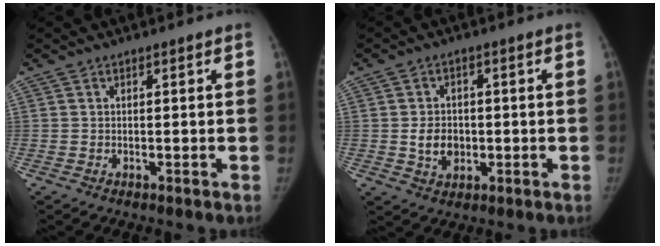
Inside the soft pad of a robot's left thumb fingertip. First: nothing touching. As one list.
[{"total": 5.5, "force": [-0.6, 4.3, 3.5], "torque": [-0.043, 0.003, -0.006]}]